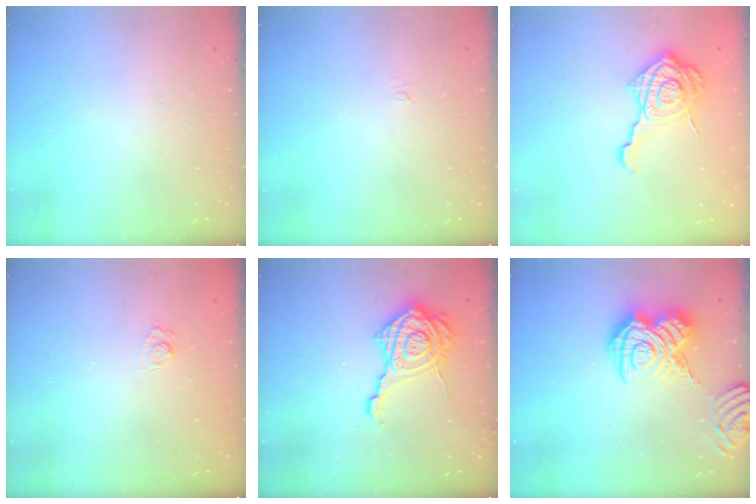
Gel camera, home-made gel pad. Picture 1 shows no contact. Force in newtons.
{"total": 2.6, "press": 2.6, "slide": 0.3}
{"total": 16.1, "press": 16.1, "slide": 1.2}
{"total": 2.5, "press": 2.1, "slide": 1.3}
{"total": 16.0, "press": 16.0, "slide": 1.2}
{"total": 14.9, "press": 14.9, "slide": 0.6}